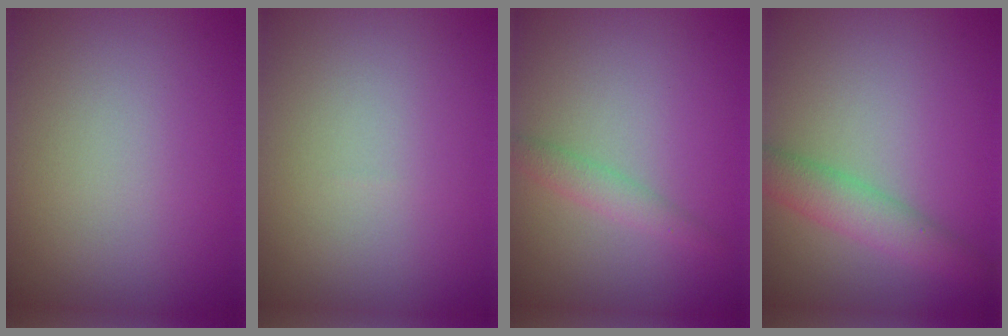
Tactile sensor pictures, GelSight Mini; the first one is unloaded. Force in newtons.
{"total": 0.0}
{"total": 1.6, "press": 1.6, "slide": 0.0}
{"total": 3.4, "press": 3.4, "slide": 0.0}